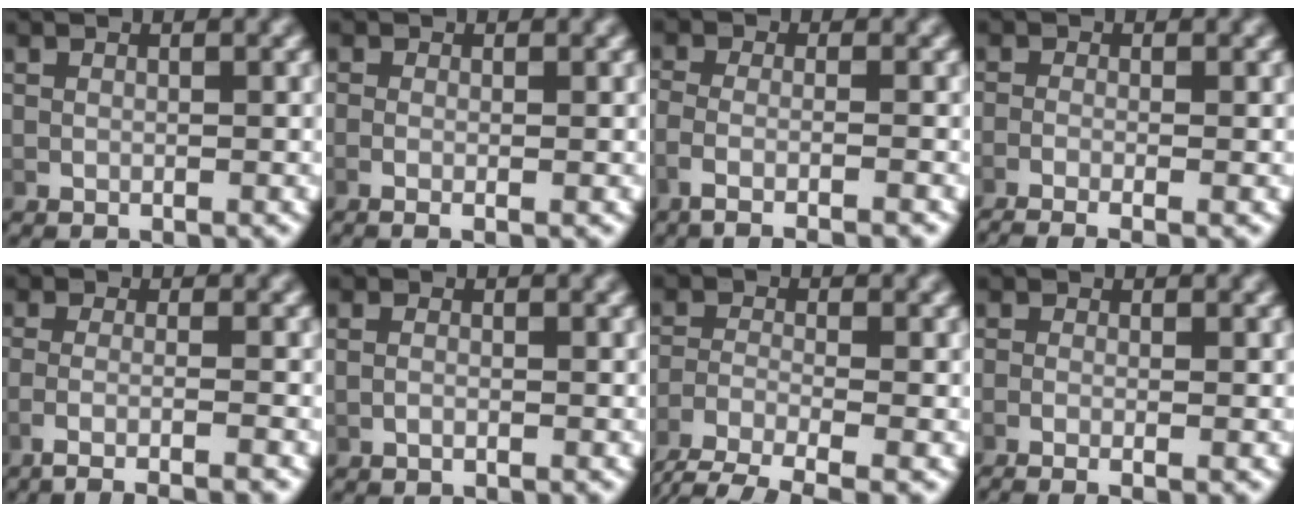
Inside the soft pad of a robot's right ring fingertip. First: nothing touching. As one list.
[{"total": 1.4, "force": [-0.8, 0.2, 1.1], "torque": [-0.036, -0.012, -0.011]}, {"total": 4.3, "force": [-3.0, 0.9, 3.0], "torque": [-0.065, -0.011, -0.041]}, {"total": 4.5, "force": [-3.4, 1.1, 2.6], "torque": [-0.052, -0.015, -0.050]}, {"total": 5.6, "force": [-4.3, 0.9, 3.4], "torque": [-0.067, -0.018, -0.058]}, {"total": 0.8, "force": [-0.4, 0.1, 0.7], "torque": [-0.019, -0.006, -0.003]}, {"total": 3.9, "force": [-2.1, 1.5, 2.9], "torque": [-0.053, -0.009, -0.029]}, {"total": 2.5, "force": [-1.8, 0.5, 1.6], "torque": [-0.042, -0.011, -0.028]}]